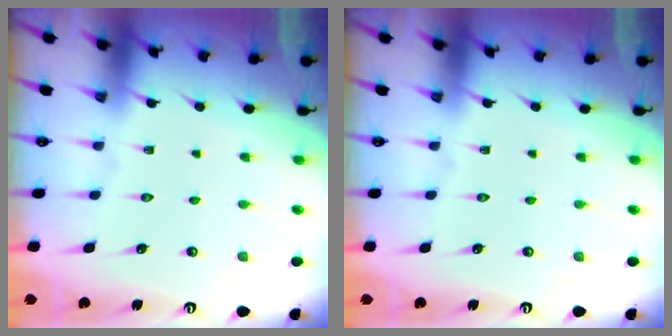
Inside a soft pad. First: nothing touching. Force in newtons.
{"total": 0.0}